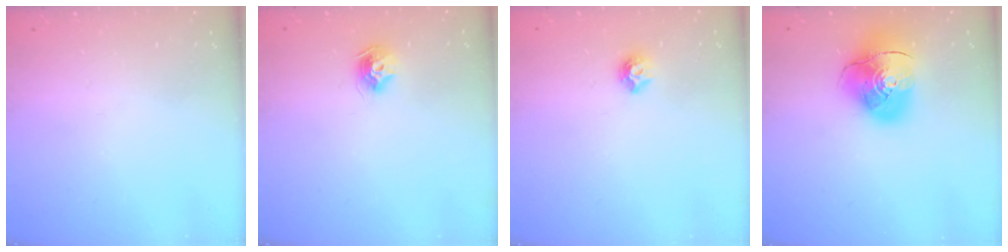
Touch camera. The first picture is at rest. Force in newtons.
{"total": 8.7, "press": 8.7, "slide": 0.4}
{"total": 6.8, "press": 6.8, "slide": 0.7}
{"total": 12.3, "press": 12.2, "slide": 1.9}